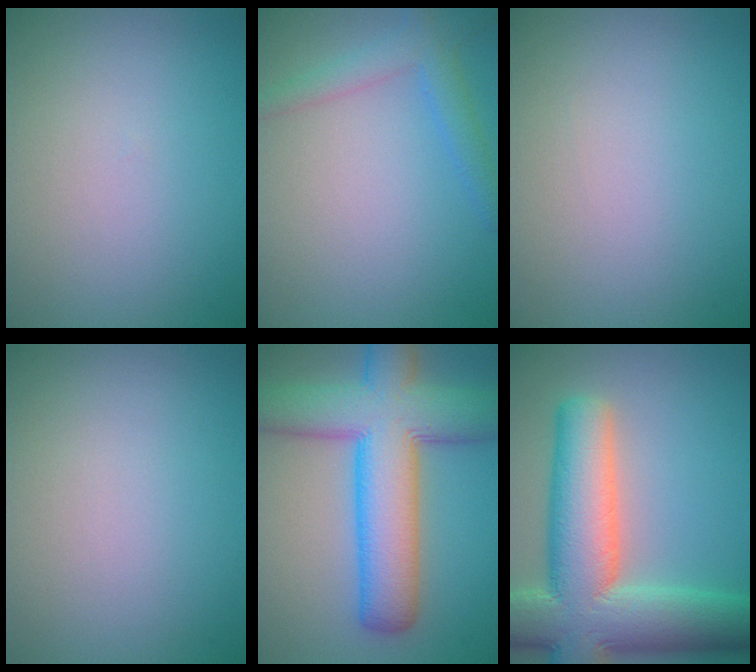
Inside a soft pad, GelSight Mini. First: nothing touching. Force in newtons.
{"total": 2.9, "press": 2.9, "slide": 0.1}
{"total": 0.0}
{"total": 0.0}
{"total": 11.1, "press": 11.1, "slide": 0.4}
{"total": 12.9, "press": 12.8, "slide": 0.8}